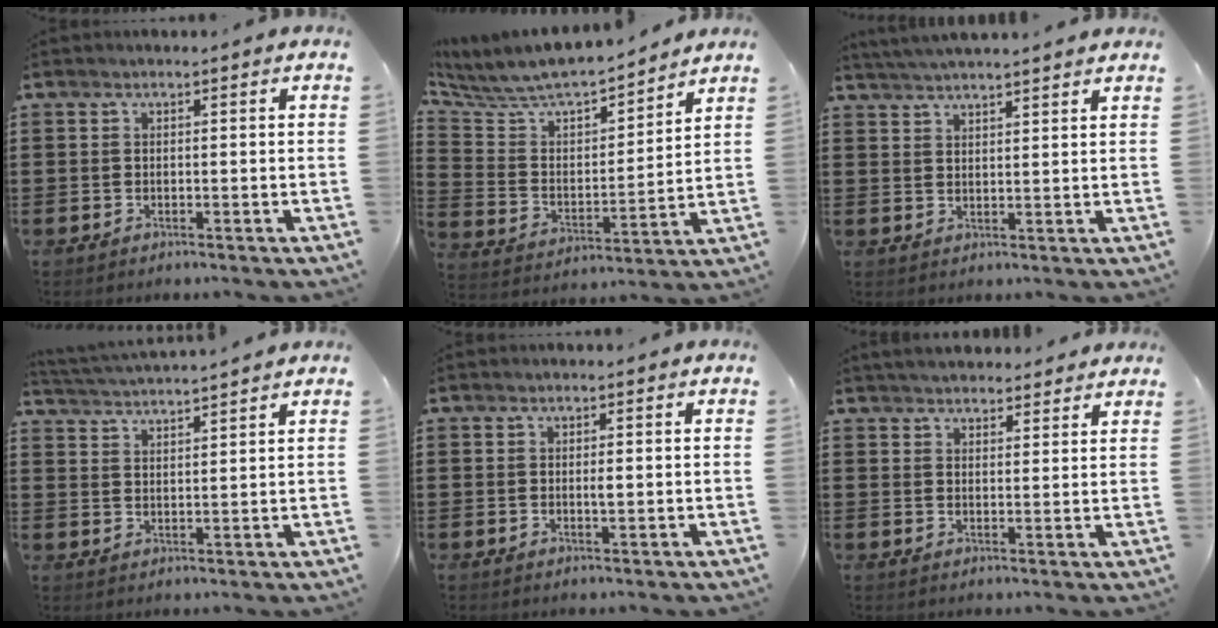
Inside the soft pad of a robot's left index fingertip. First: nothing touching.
{"total": 6.7, "force": [6.1, 1.8, 2.1], "torque": [-0.073, -0.046, 0.101]}
{"total": 3.0, "force": [2.9, -0.6, 0.3], "torque": [-0.013, -0.008, 0.054]}
{"total": 3.0, "force": [3.0, -0.6, 0.0], "torque": [-0.012, -0.017, 0.051]}
{"total": 0.9, "force": [0.1, 0.1, 0.9], "torque": [-0.017, -0.002, 0.002]}
{"total": 3.2, "force": [3.2, 0.4, 0.2], "torque": [-0.011, -0.005, 0.061]}